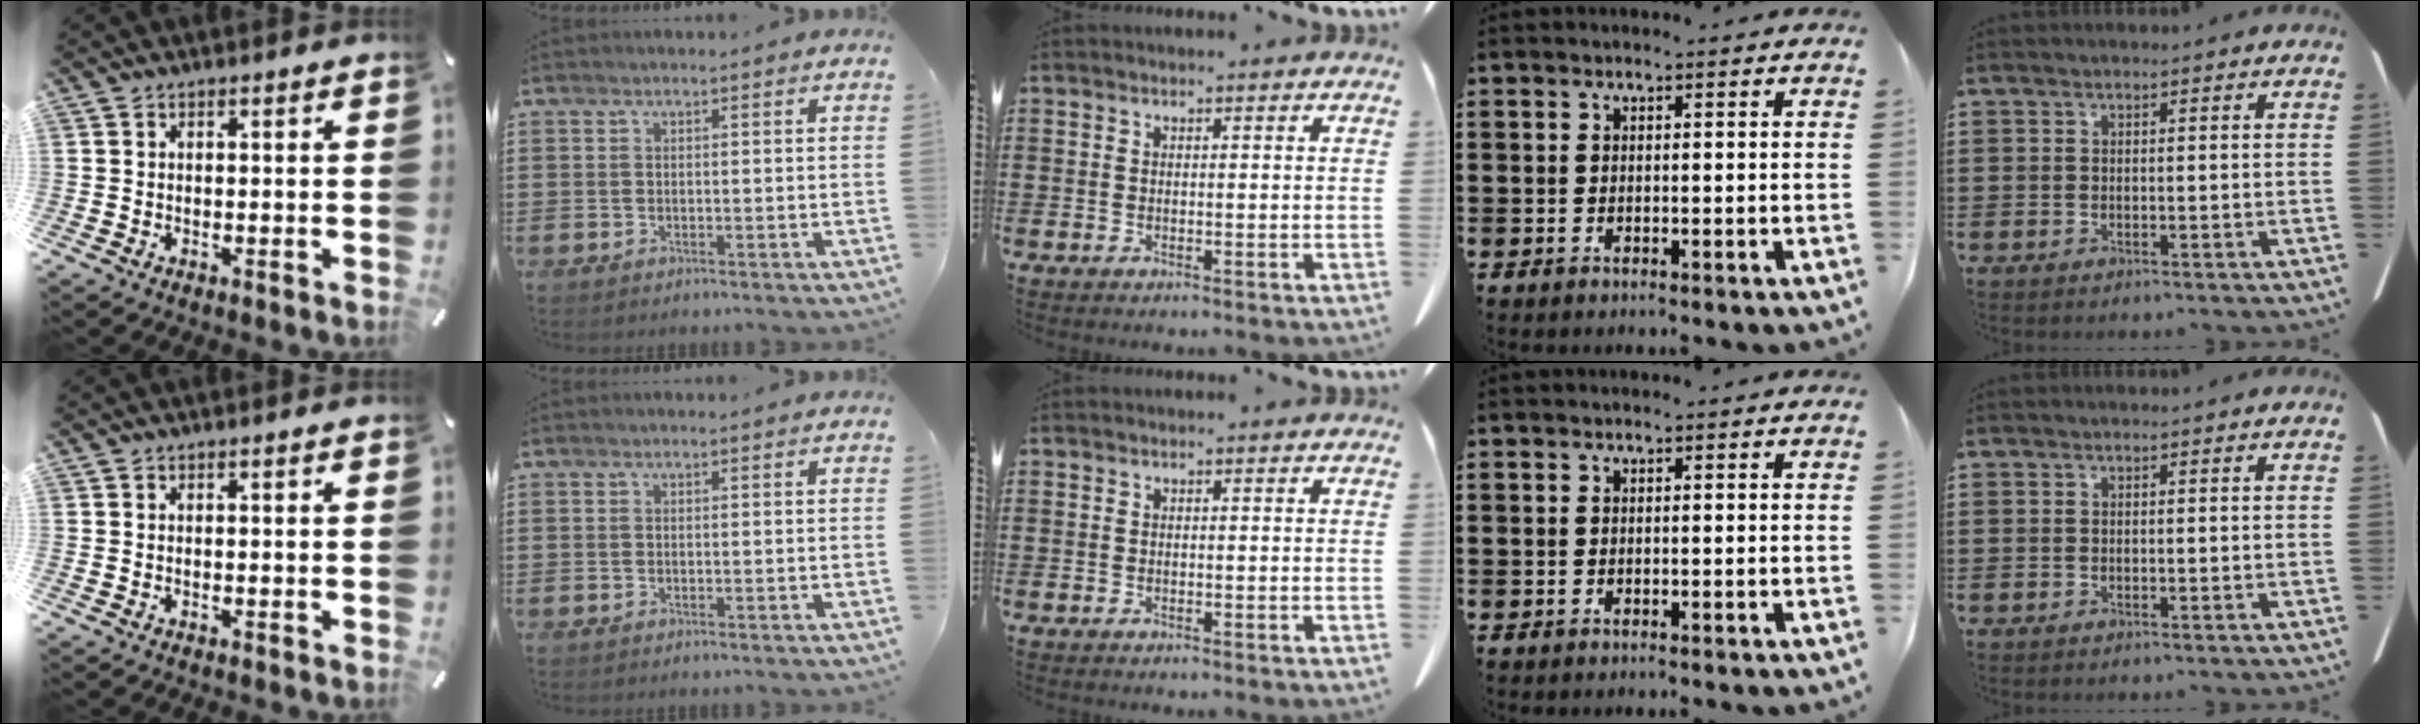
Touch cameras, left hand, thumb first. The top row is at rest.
{}